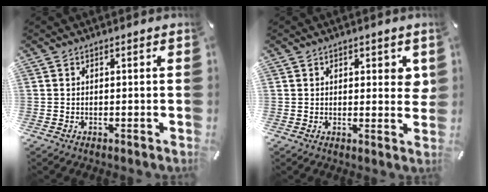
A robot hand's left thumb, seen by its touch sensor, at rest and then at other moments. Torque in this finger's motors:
{"motor_torque": [0.82, -0.11, 0.11, -0.03, 0.05]}